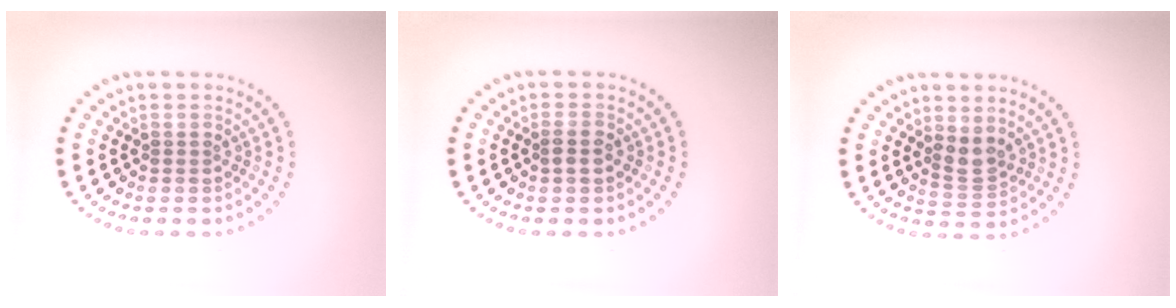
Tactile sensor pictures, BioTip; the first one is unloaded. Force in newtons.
{"total": 1.4, "press": 1.4, "slide": 0.3}
{"total": 2.2, "press": 1.8, "slide": 1.2}